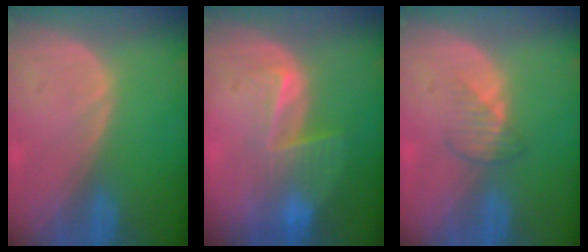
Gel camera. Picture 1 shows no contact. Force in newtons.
{"total": 6.6, "press": 5.6, "slide": 3.6}
{"total": 2.5, "press": 2.5, "slide": 0.3}